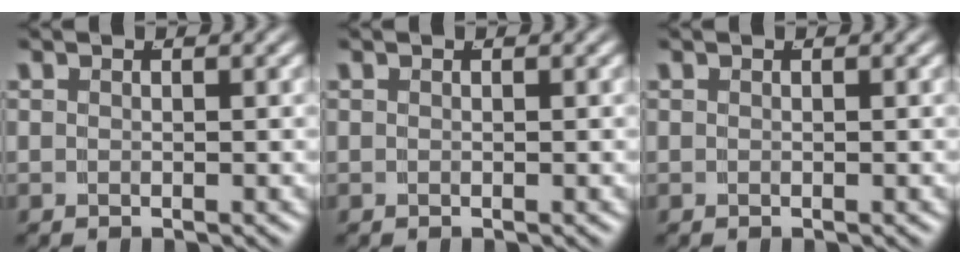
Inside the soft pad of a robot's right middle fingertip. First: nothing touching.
{"total": 0.0}
{"total": 0.0}